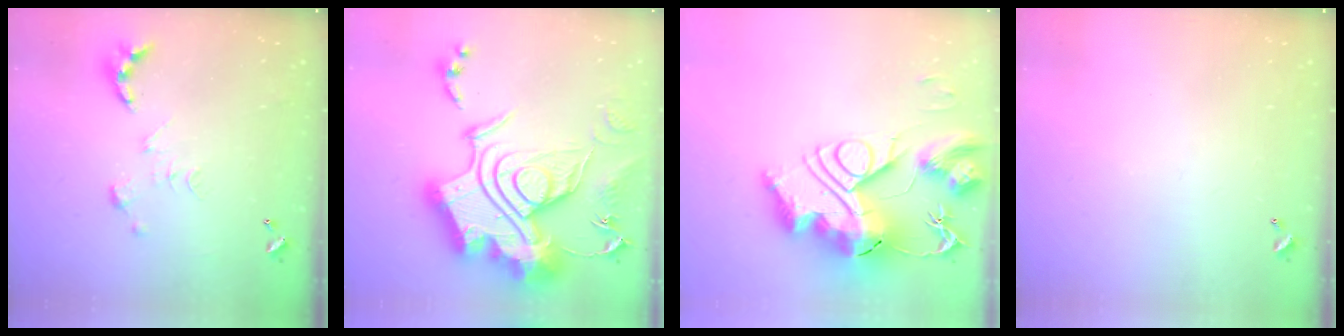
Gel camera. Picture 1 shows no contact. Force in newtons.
{"total": 1.1, "press": 1.1, "slide": 0.0}
{"total": 0.7, "press": 0.7, "slide": 0.0}
{"total": 0.0}